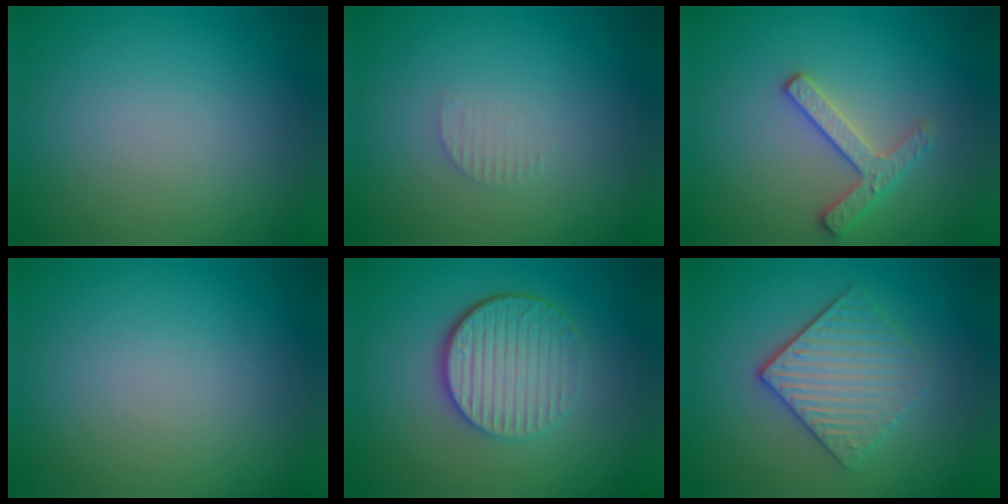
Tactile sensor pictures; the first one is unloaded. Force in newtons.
{"total": 0.8, "press": 0.8, "slide": 0.2}
{"total": 2.6, "press": 2.6, "slide": 0.3}
{"total": 0.0}
{"total": 5.3, "press": 3.8, "slide": 3.6}
{"total": 4.0, "press": 3.3, "slide": 2.3}